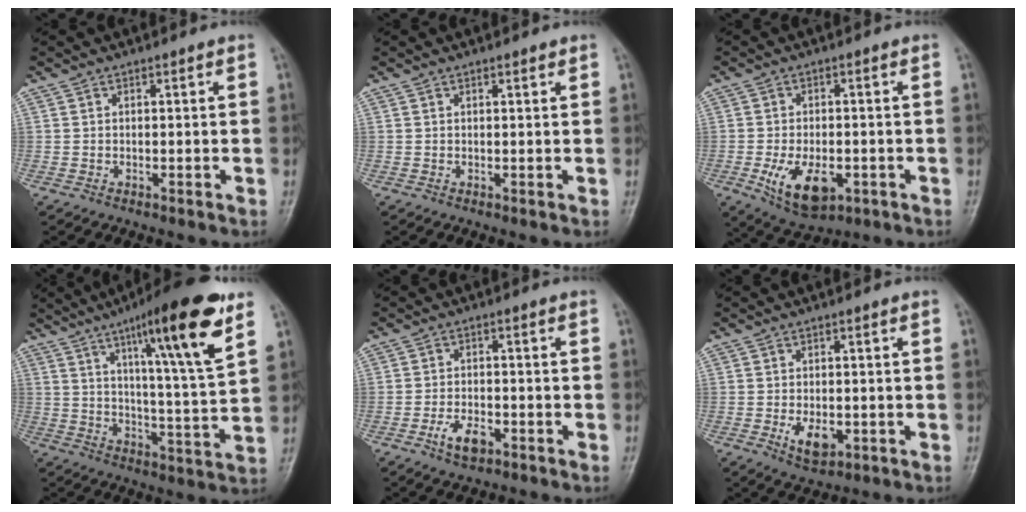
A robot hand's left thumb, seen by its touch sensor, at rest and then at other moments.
{"total": 0.8, "force": [0.6, 0.2, 0.5], "torque": [-0.009, -0.003, 0.009]}
{"total": 9.4, "force": [-3.0, 5.3, 7.2], "torque": [-0.116, -0.003, -0.037]}
{"total": 19.5, "force": [10.4, 2.3, 16.3], "torque": [-0.234, -0.047, 0.158]}
{"total": 4.5, "force": [-2.2, 2.3, 3.1], "torque": [-0.057, 0.009, -0.038]}
{"total": 4.9, "force": [-1.1, 2.8, 3.8], "torque": [-0.055, -0.007, -0.009]}